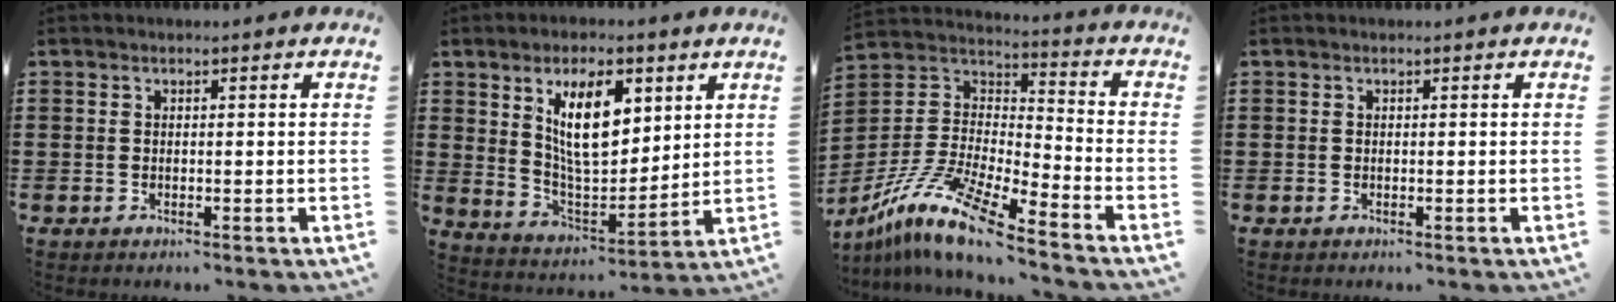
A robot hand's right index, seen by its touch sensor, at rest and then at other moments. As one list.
[{"total": 10.0, "force": [4.2, 4.2, 8.1], "torque": [-0.146, -0.001, 0.072]}, {"total": 12.6, "force": [-10.0, 1.6, 7.5], "torque": [-0.176, 0.004, -0.203]}, {"total": 0.0}]